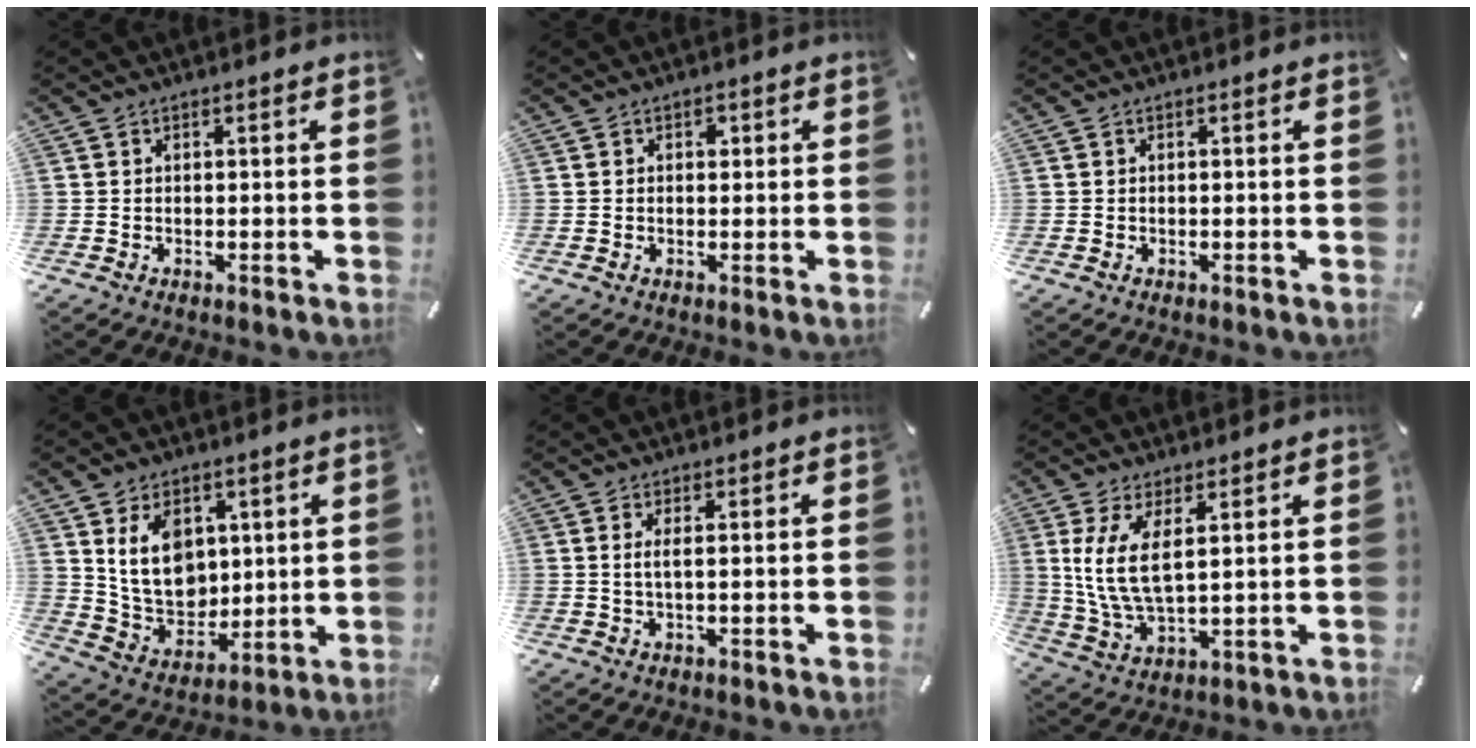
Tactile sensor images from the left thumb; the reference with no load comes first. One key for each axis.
{"total": 1.4, "fx": 0.3, "fy": 1.2, "fz": 0.6, "tx": -0.007, "ty": 0.004, "tz": 0.002}
{"total": 0.0}
{"total": 12.6, "fx": 4.2, "fy": 10.0, "fz": 6.2, "tx": -0.125, "ty": -0.017, "tz": 0.082}
{"total": 2.4, "fx": 0.4, "fy": 0.4, "fz": 2.3, "tx": -0.047, "ty": -0.001, "tz": 0.006}
{"total": 9.2, "fx": 3.1, "fy": 3.8, "fz": 7.8, "tx": -0.189, "ty": -0.011, "tz": 0.055}